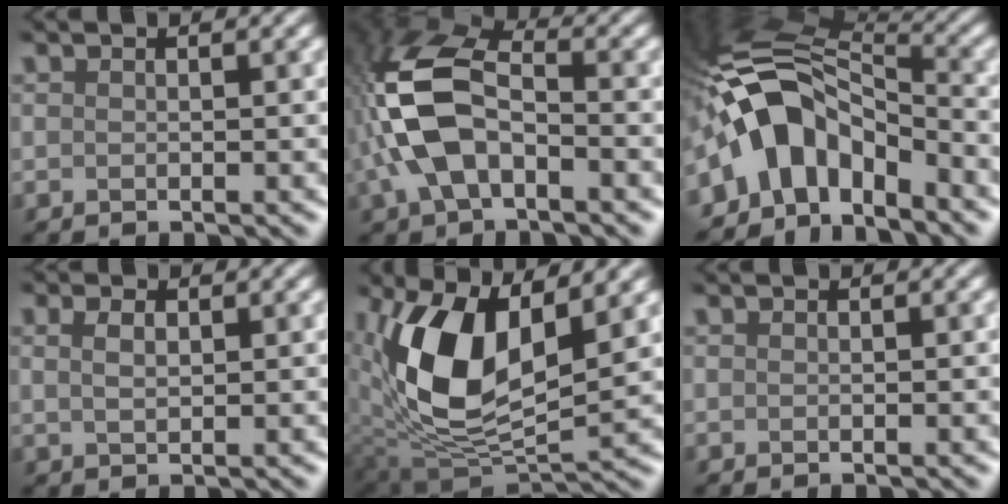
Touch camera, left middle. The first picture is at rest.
{"total": 7.1, "force": [-2.1, 4.0, 5.5], "torque": [-0.156, 0.019, -0.032]}
{"total": 7.8, "force": [-4.6, 4.4, 4.6], "torque": [-0.089, 0.016, -0.077]}
{"total": 0.6, "force": [0.3, -0.5, -0.2], "torque": [-0.014, 0.004, 0.024]}
{"total": 8.6, "force": [2.3, 4.5, 7.0], "torque": [-0.178, -0.009, 0.059]}
{"total": 0.0}